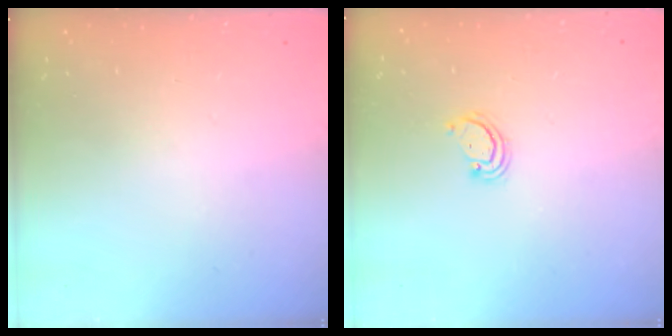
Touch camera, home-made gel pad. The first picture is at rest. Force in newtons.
{"total": 2.6, "press": 2.6, "slide": 0.3}